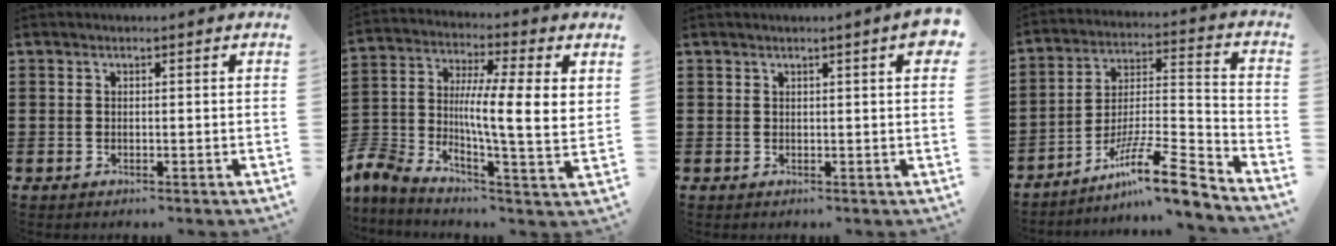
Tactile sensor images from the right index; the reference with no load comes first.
{"total": 8.9, "force": [2.3, 2.5, 8.2], "torque": [-0.158, -0.023, 0.039]}
{"total": 2.4, "force": [1.1, 0.1, 2.1], "torque": [-0.034, -0.002, 0.017]}
{"total": 11.9, "force": [-9.0, 1.6, 7.6], "torque": [-0.124, 0.015, -0.171]}